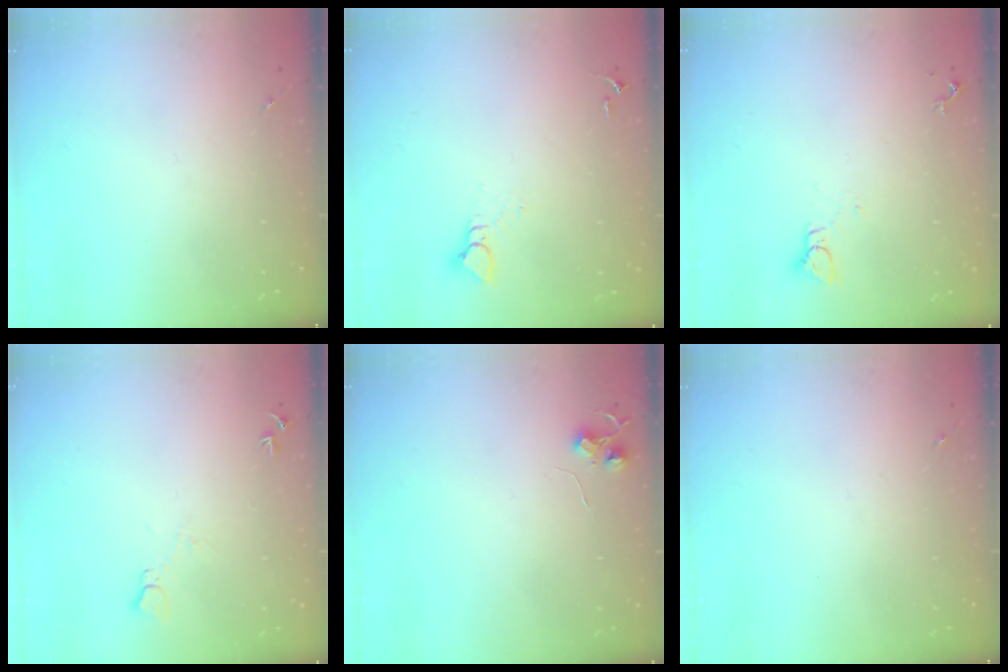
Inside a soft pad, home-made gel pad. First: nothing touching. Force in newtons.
{"total": 3.9, "press": 3.8, "slide": 0.5}
{"total": 2.8, "press": 2.8, "slide": 0.1}
{"total": 6.6, "press": 6.6, "slide": 0.7}
{"total": 6.0, "press": 6.0, "slide": 0.5}
{"total": 0.0}